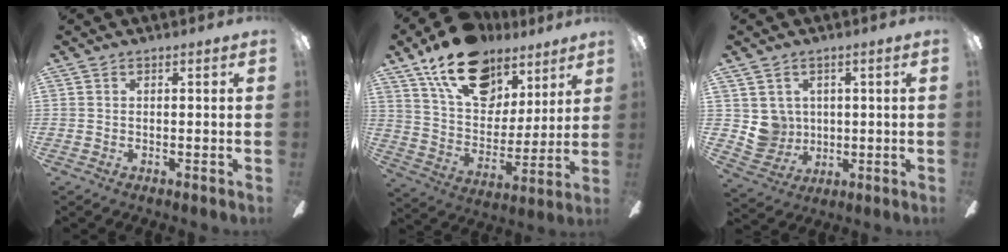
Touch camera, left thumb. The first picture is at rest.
{"total": 19.9, "force": [12.8, 11.5, 9.9], "torque": [-0.170, -0.066, 0.233]}
{"total": 6.5, "force": [2.3, 6.1, 0.6], "torque": [-0.029, -0.008, 0.050]}